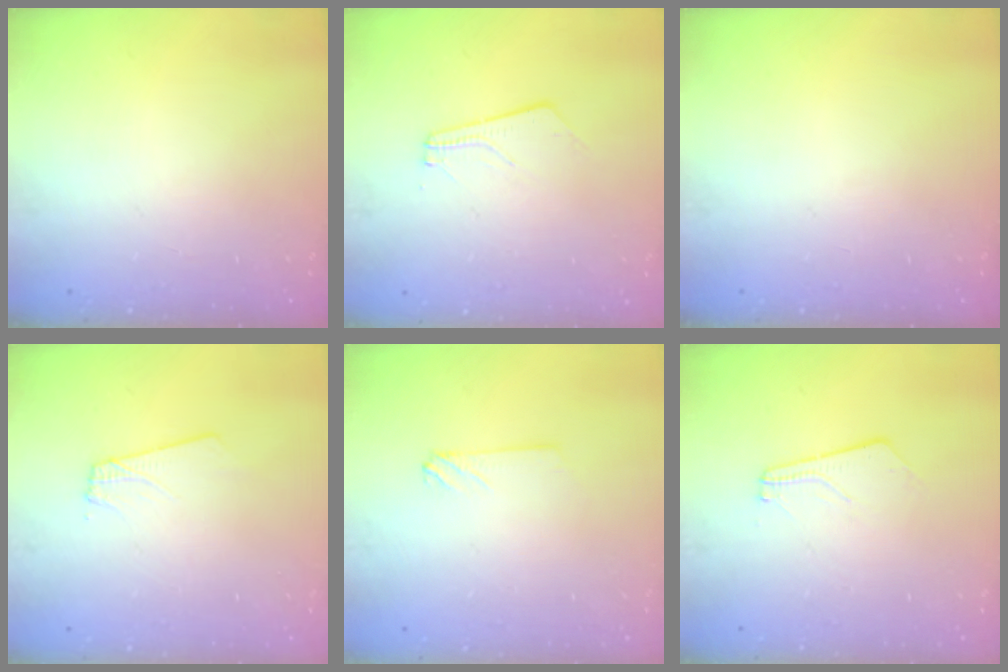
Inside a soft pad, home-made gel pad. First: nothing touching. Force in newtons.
{"total": 2.7, "press": 2.7, "slide": 0.4}
{"total": 0.0}
{"total": 2.0, "press": 2.0, "slide": 0.1}
{"total": 2.2, "press": 2.2, "slide": 0.3}
{"total": 2.7, "press": 2.7, "slide": 0.4}